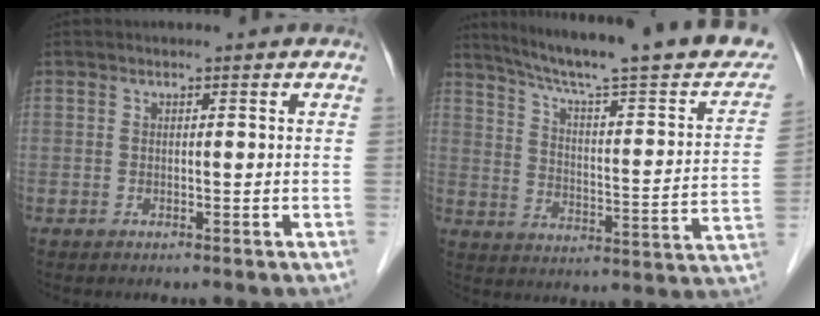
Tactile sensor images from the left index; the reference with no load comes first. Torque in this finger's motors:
{"motor_torque": [-0.80, -0.83, 0.24, 0.04]}